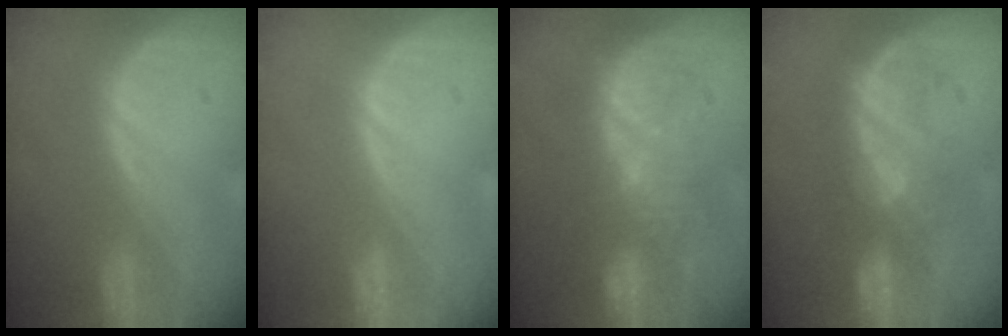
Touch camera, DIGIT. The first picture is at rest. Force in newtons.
{"total": 0.0}
{"total": 9.3, "press": 9.1, "slide": 1.6}
{"total": 7.8, "press": 7.7, "slide": 1.6}